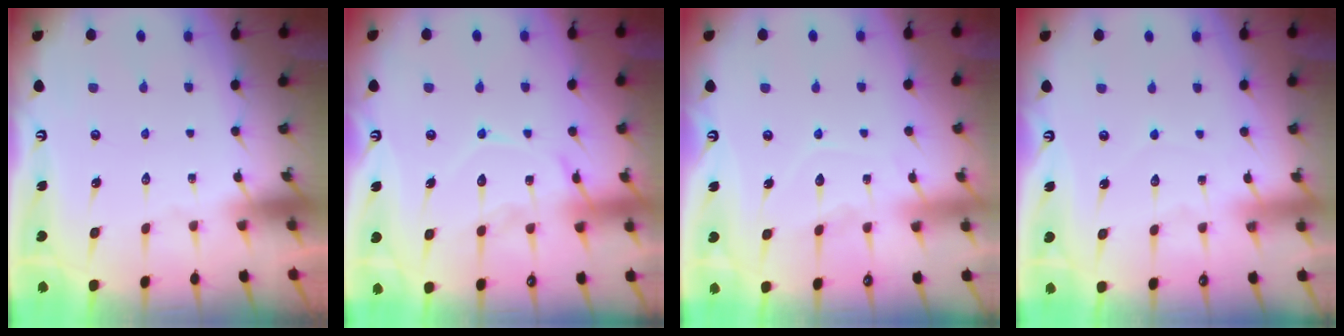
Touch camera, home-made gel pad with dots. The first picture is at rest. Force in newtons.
{"total": 14.0, "press": 14.0, "slide": 1.2}
{"total": 6.6, "press": 6.6, "slide": 0.7}
{"total": 3.4, "press": 3.4, "slide": 0.3}